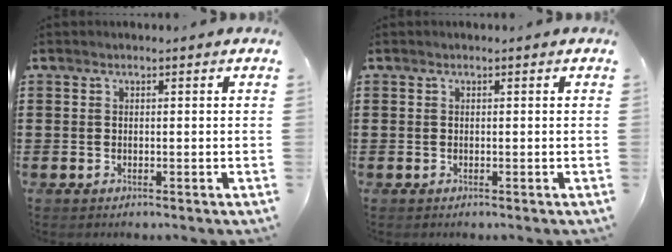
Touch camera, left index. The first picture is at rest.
{"total": 0.0}